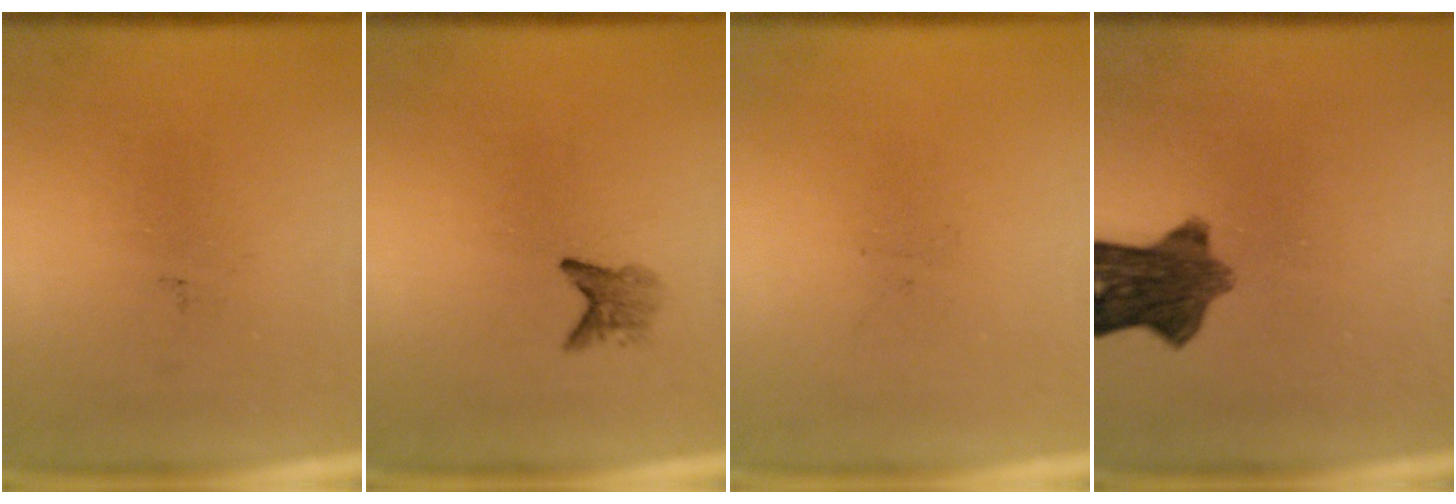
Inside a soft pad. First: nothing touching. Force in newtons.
{"total": 2.0}
{"total": 0.0}
{"total": 8.6}